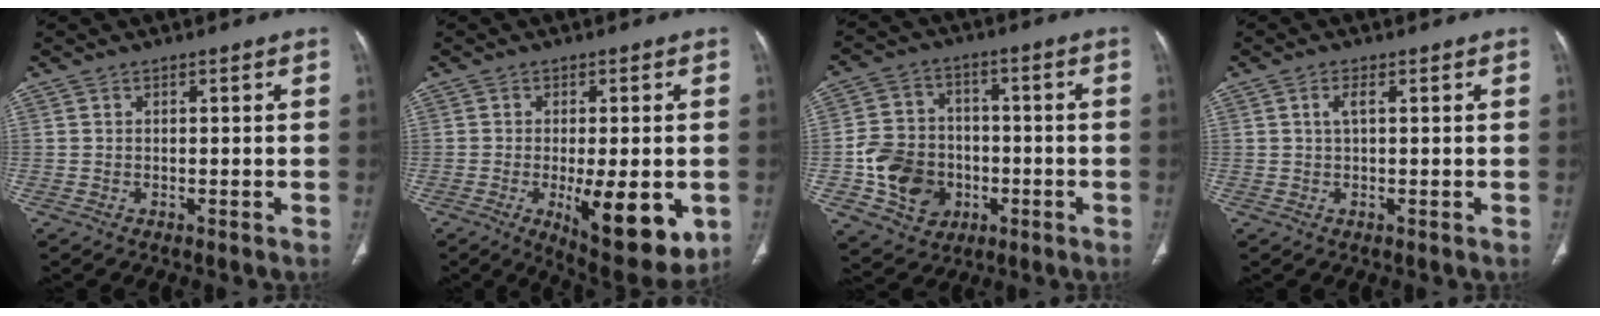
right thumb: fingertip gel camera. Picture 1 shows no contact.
{"total": 14.4, "force": [-3.7, 5.2, 12.8], "torque": [-0.167, -0.023, -0.039]}
{"total": 13.1, "force": [-3.2, 10.9, 6.4], "torque": [-0.080, 0.018, -0.051]}
{"total": 2.0, "force": [0.5, 0.6, 1.8], "torque": [-0.045, 0.004, 0.009]}